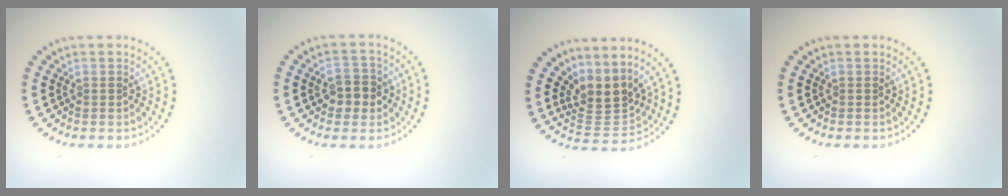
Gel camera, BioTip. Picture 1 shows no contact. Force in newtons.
{"total": 2.8, "press": 2.8, "slide": 0.4}
{"total": 3.4, "press": 2.6, "slide": 2.2}
{"total": 0.0}